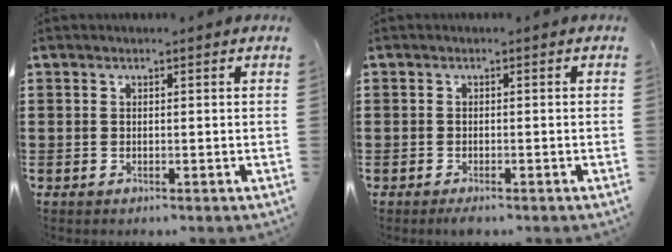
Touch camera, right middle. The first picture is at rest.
{"total": 0.8, "force": [-0.7, 0.1, 0.3], "torque": [-0.007, -0.005, -0.012]}